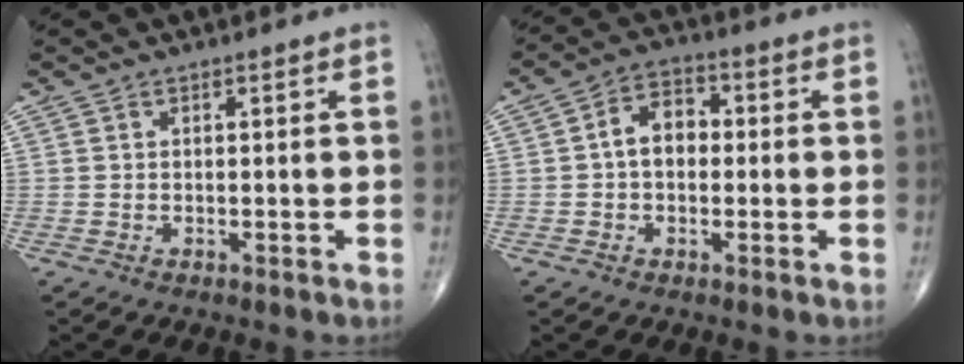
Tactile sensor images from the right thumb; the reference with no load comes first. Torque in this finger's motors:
{"motor_torque": [0.11, 0.13, 0.40, -0.21, 0.02]}